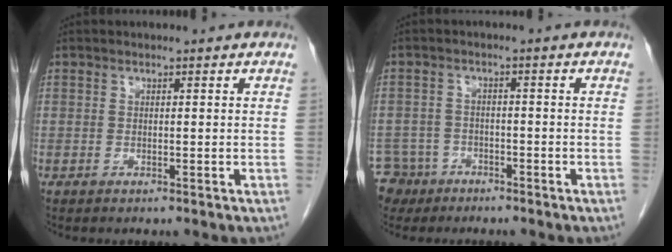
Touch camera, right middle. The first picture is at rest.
{"total": 6.1, "force": [-4.2, 4.4, -0.1], "torque": [-0.005, 0.003, -0.071]}